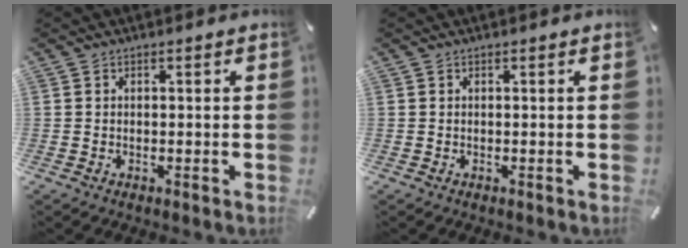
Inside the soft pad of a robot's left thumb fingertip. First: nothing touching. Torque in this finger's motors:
{"motor_torque": [-0.24, -0.22, 0.00, -0.02, 0.00]}